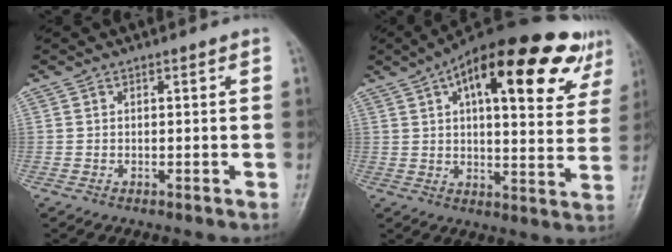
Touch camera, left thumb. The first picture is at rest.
{"total": 26.2, "force": [13.1, 10.0, 20.3], "torque": [-0.268, 0.004, 0.182]}